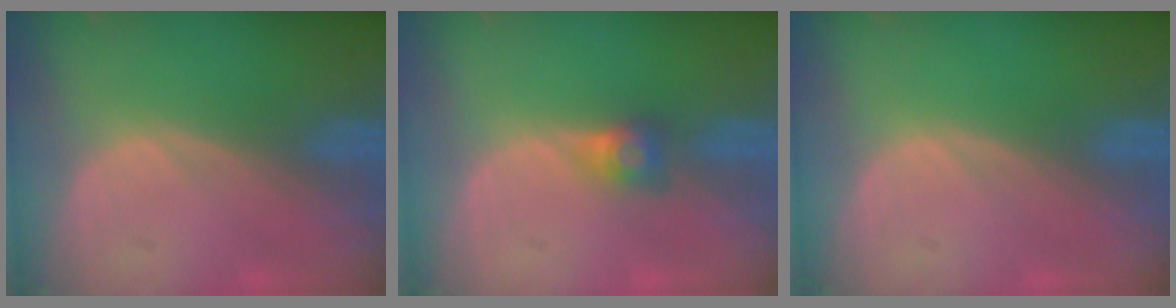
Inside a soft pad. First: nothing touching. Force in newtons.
{"total": 2.6, "press": 2.4, "slide": 1.0}
{"total": 0.0}